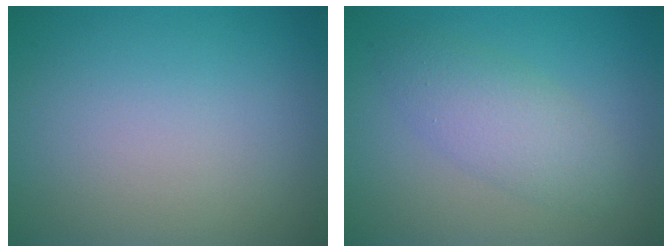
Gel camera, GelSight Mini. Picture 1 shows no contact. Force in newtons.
{"total": 3.4, "press": 3.4, "slide": 0.1}